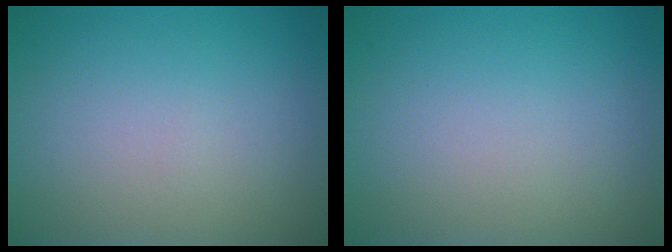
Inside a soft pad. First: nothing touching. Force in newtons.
{"total": 0.0}